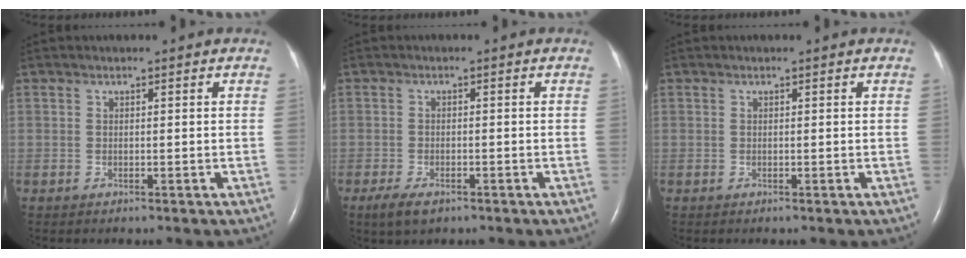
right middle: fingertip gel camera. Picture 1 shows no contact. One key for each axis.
{"total": 3.6, "fx": -2.2, "fy": 1.5, "fz": 2.3, "tx": -0.055, "ty": -0.007, "tz": -0.035}
{"total": 0.0}